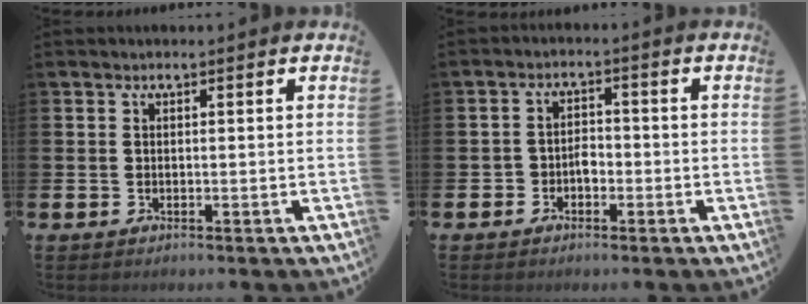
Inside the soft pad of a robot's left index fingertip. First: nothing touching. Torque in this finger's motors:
{"motor_torque": [-0.21, 0.08, 0.00, 0.00]}